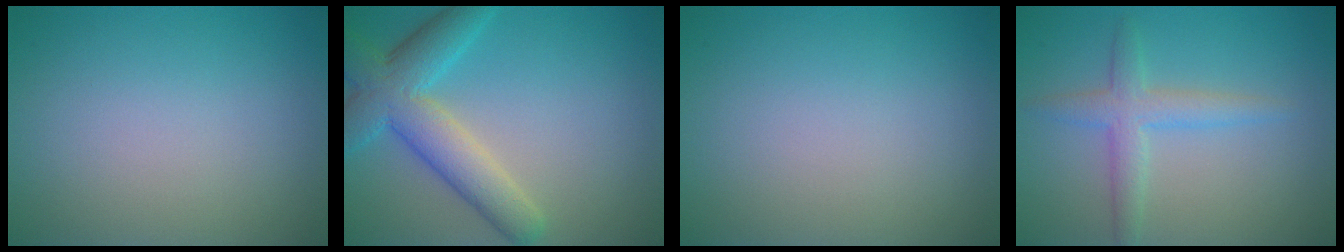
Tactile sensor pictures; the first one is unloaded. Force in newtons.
{"total": 6.5, "press": 6.5, "slide": 0.5}
{"total": 0.0}
{"total": 2.9, "press": 2.9, "slide": 0.1}